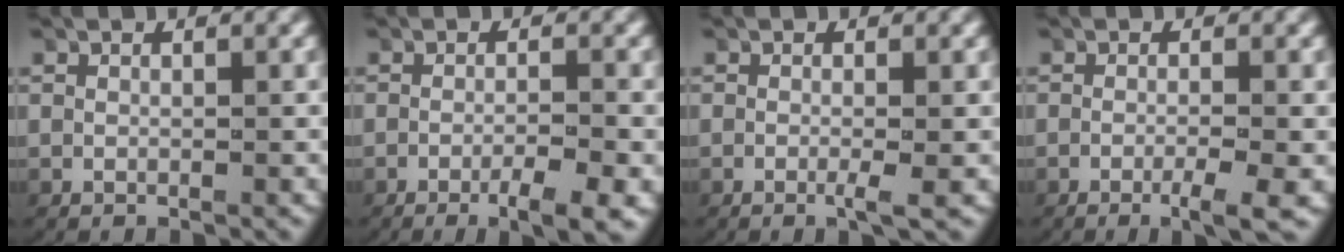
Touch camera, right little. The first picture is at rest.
{"total": 3.8, "force": [-2.3, 0.7, 3.0], "torque": [-0.039, 0.000, -0.041]}
{"total": 1.4, "force": [-0.4, 0.1, 1.4], "torque": [-0.022, 0.000, -0.013]}
{"total": 2.9, "force": [-1.6, 0.2, 2.4], "torque": [-0.030, 0.000, -0.032]}